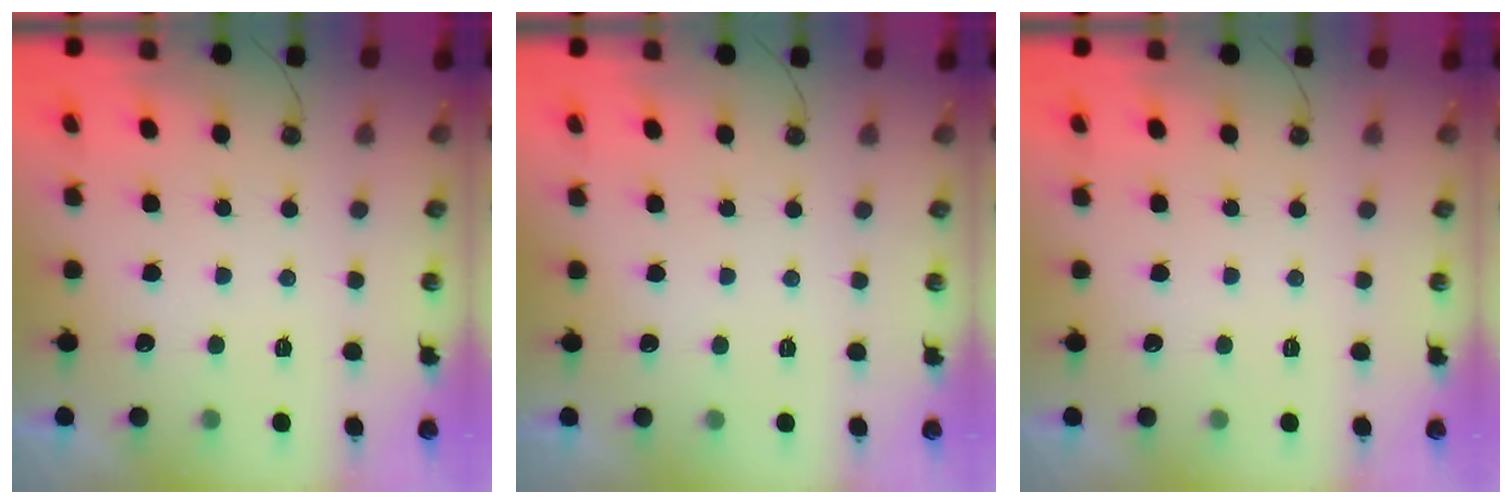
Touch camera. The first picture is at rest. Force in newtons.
{"total": 0.0}
{"total": 0.0}